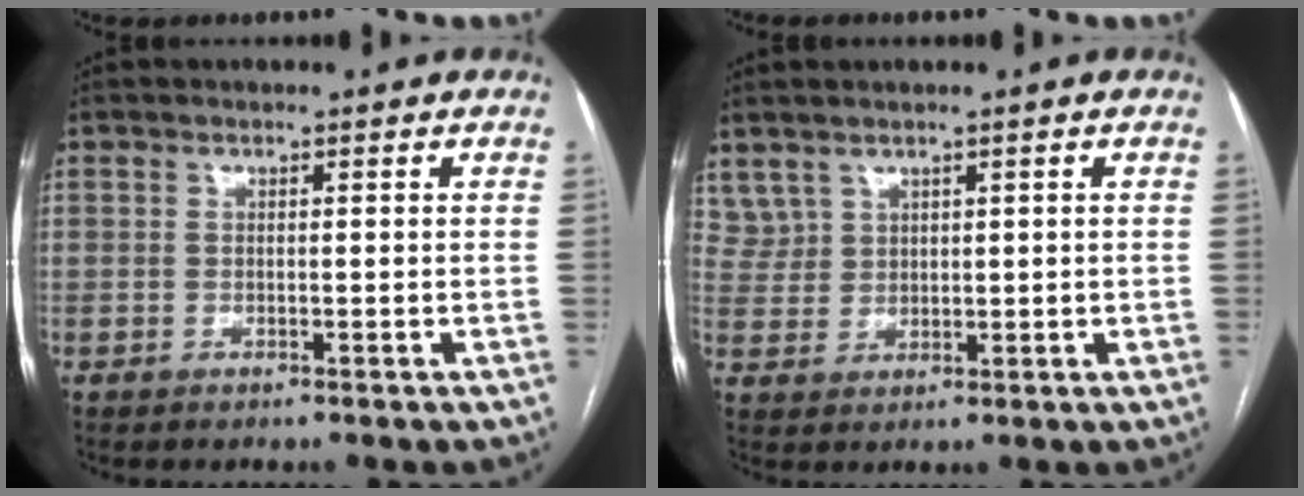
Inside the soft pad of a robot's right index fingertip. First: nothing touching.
{"total": 3.7, "force": [2.9, 2.3, 0.3], "torque": [-0.004, 0.005, 0.066]}